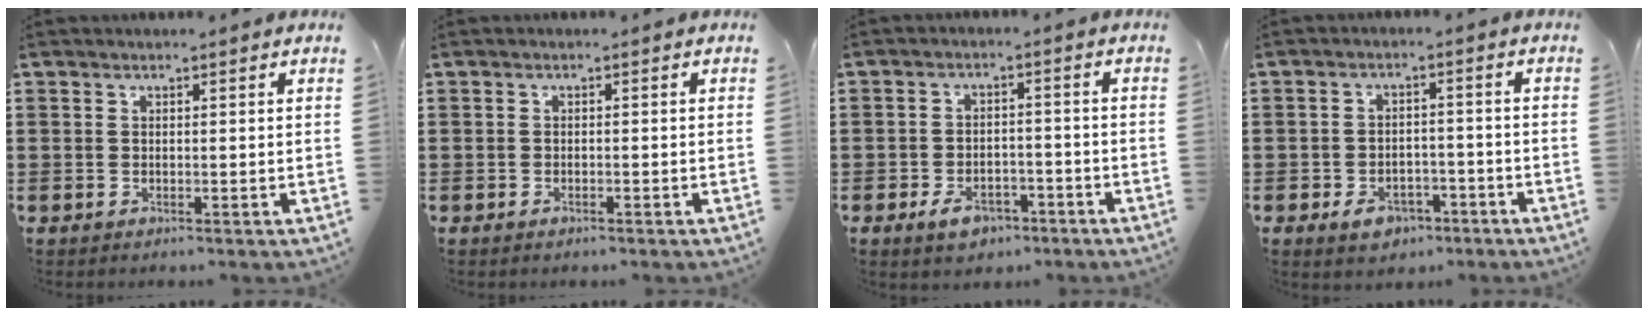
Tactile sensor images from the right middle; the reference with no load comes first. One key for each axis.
{"total": 0.8, "fx": -0.7, "fy": 0.3, "fz": 0.2, "tx": -0.006, "ty": -0.002, "tz": -0.013}
{"total": 4.3, "fx": -3.1, "fy": 2.2, "fz": 1.9, "tx": -0.031, "ty": 0.010, "tz": -0.058}
{"total": 4.2, "fx": -3.1, "fy": 2.4, "fz": 1.7, "tx": -0.029, "ty": 0.010, "tz": -0.059}